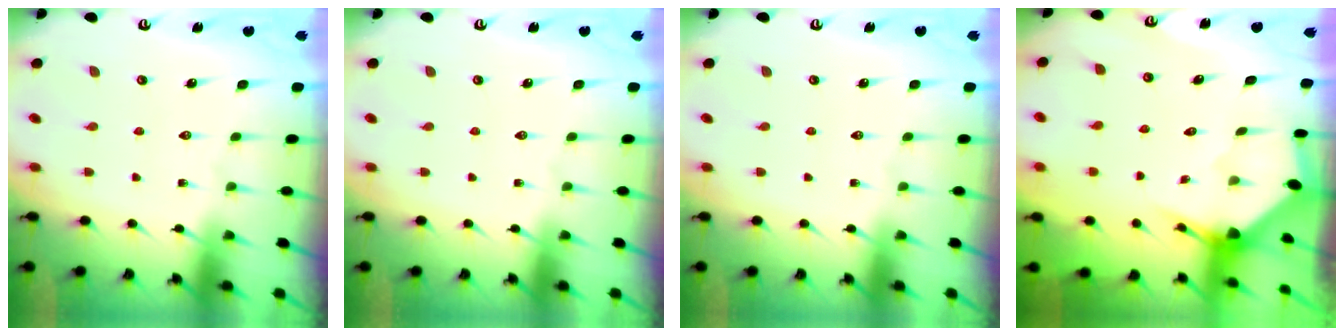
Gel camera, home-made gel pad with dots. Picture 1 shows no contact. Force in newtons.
{"total": 0.0}
{"total": 0.0}
{"total": 2.8, "press": 2.8, "slide": 0.2}